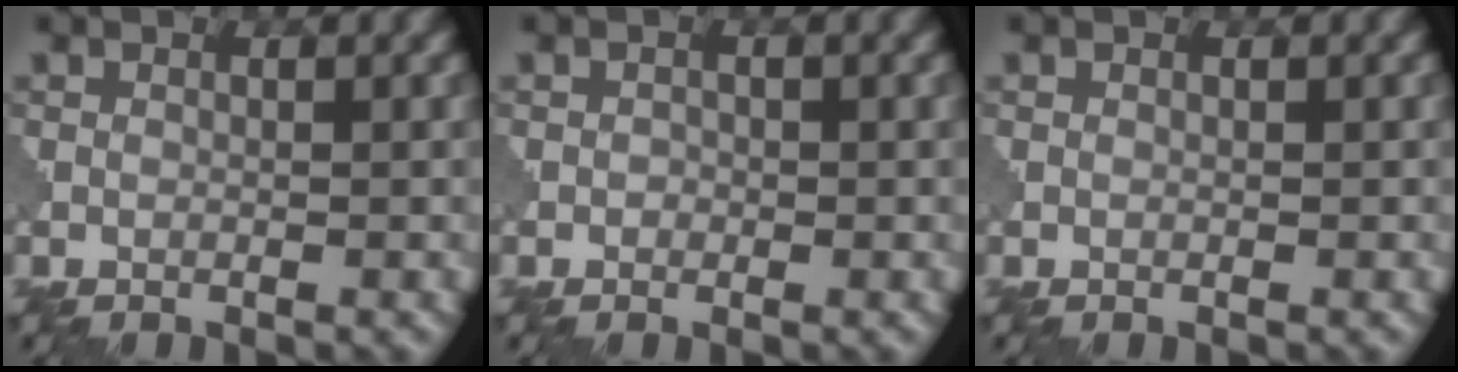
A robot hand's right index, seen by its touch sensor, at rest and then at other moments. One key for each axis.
{"total": 0.6, "fx": -0.1, "fy": 0.6, "fz": 0.2, "tx": 0.000, "ty": -0.004, "tz": -0.003}
{"total": 0.0}